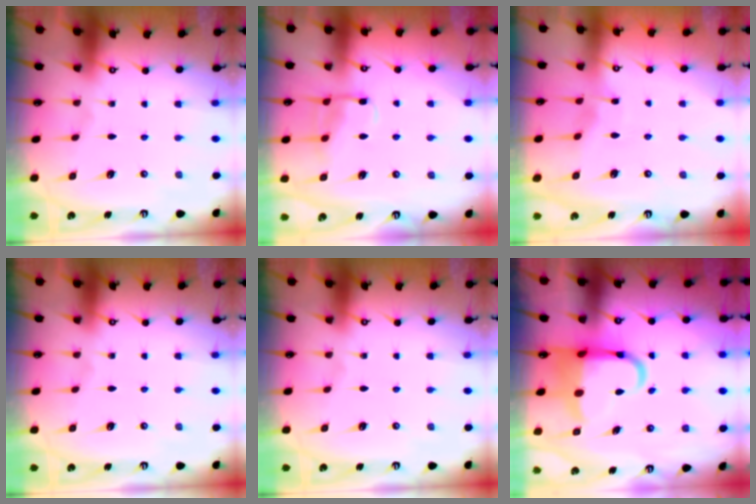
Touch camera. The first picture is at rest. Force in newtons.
{"total": 9.9, "press": 9.8, "slide": 0.8}
{"total": 3.2, "press": 3.2, "slide": 0.1}
{"total": 0.0}
{"total": 0.0}
{"total": 9.5, "press": 9.3, "slide": 1.7}